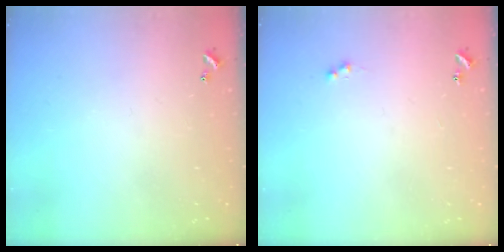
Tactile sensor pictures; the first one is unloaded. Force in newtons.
{"total": 1.2, "press": 1.1, "slide": 0.6}